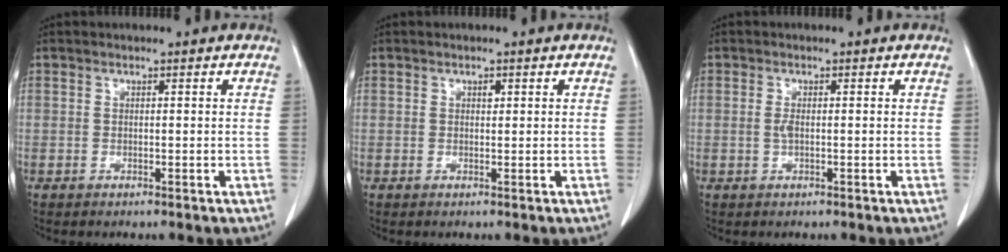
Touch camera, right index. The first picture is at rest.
{"total": 0.7, "force": [0.3, 0.4, 0.5], "torque": [-0.009, -0.001, 0.005]}
{"total": 1.3, "force": [-0.1, 0.4, 1.2], "torque": [-0.027, 0.000, -0.002]}